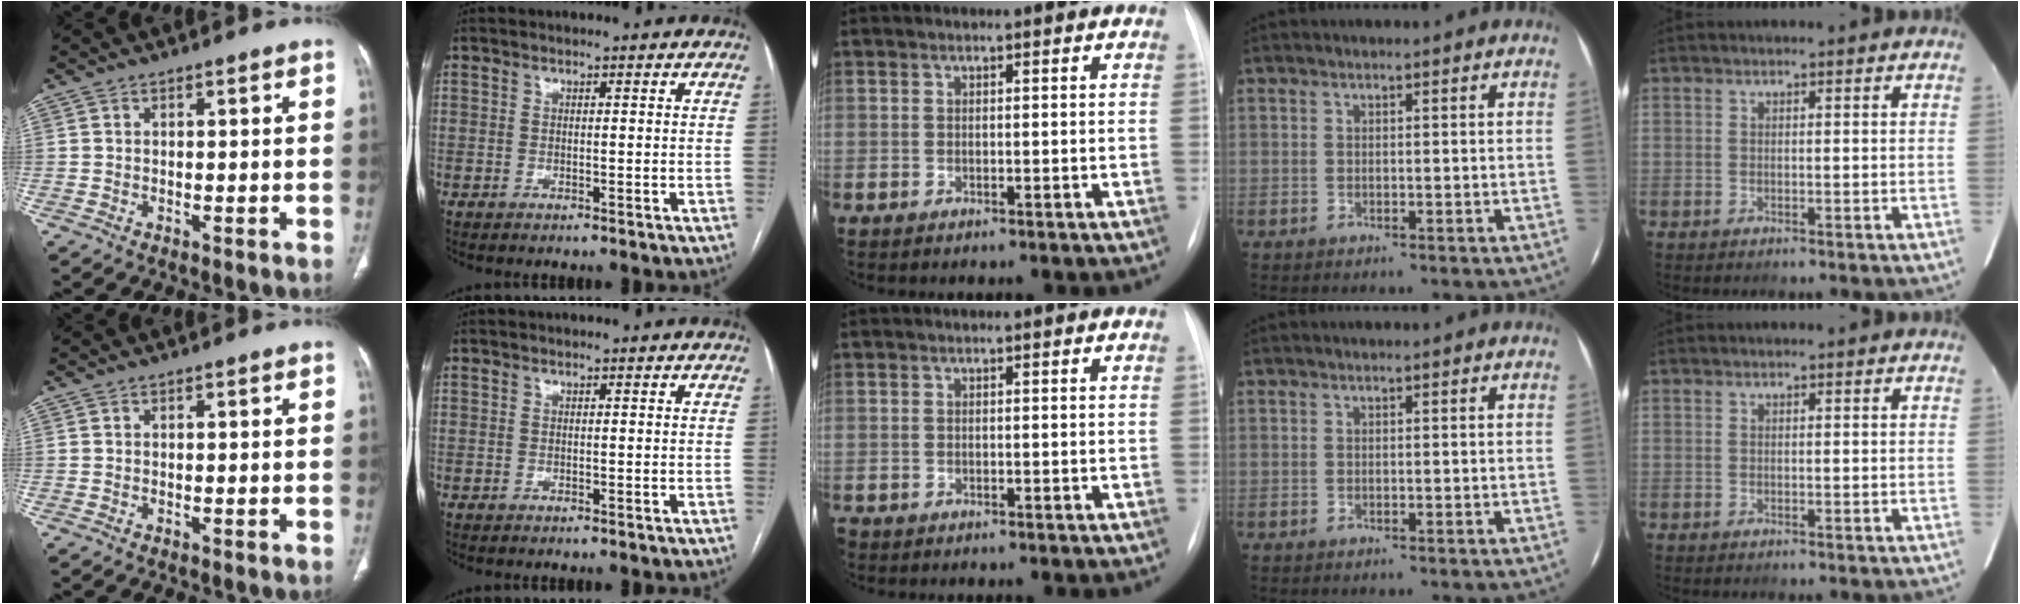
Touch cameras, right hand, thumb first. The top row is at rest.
{}